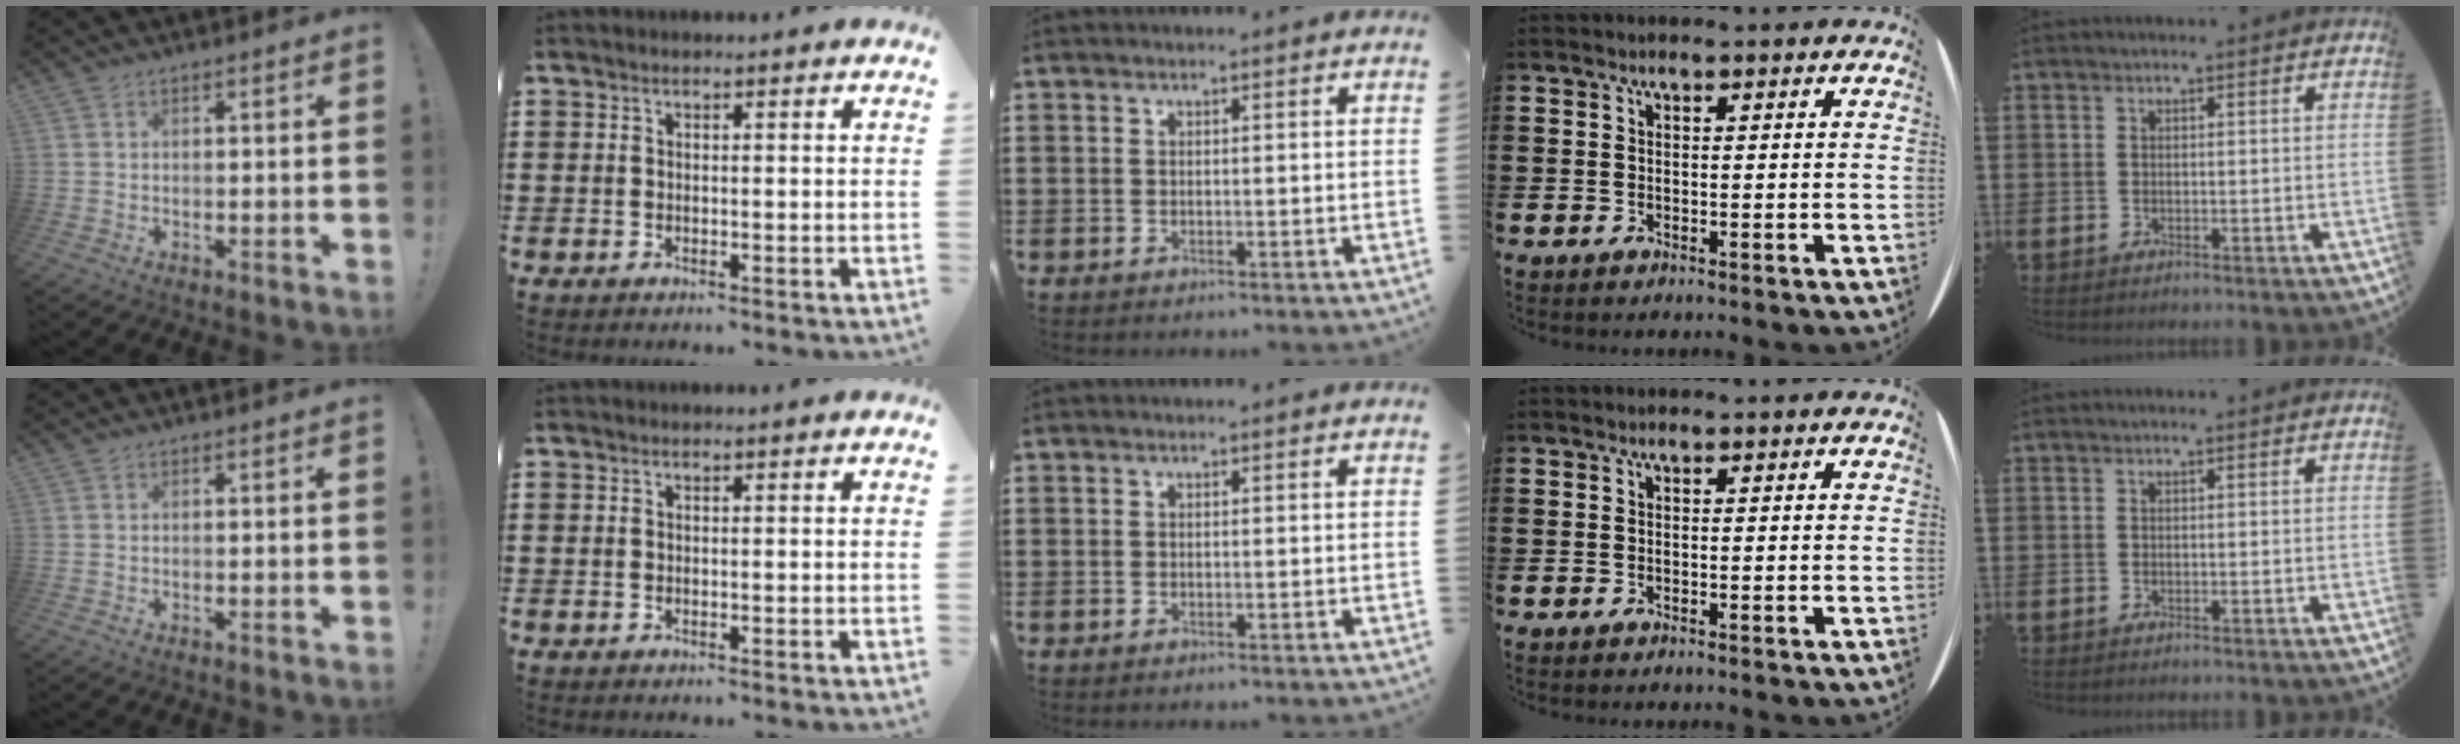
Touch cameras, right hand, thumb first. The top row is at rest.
{}